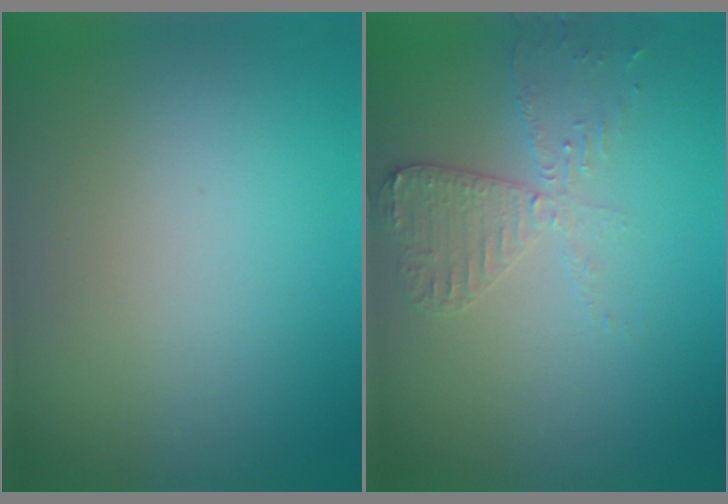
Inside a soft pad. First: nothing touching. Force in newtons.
{"total": 2.9, "press": 2.8, "slide": 0.6}